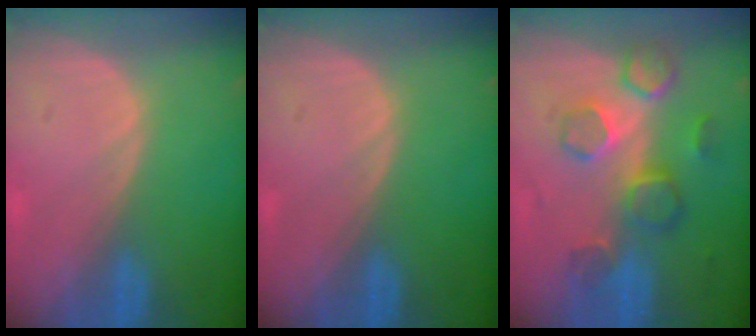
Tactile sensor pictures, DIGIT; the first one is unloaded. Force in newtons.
{"total": 0.0}
{"total": 8.6, "press": 7.6, "slide": 4.0}